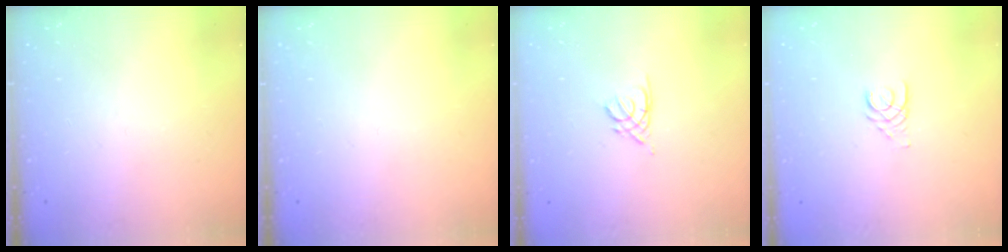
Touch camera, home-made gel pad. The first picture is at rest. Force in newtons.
{"total": 0.0}
{"total": 2.1, "press": 2.0, "slide": 0.4}
{"total": 2.5, "press": 2.5, "slide": 0.3}